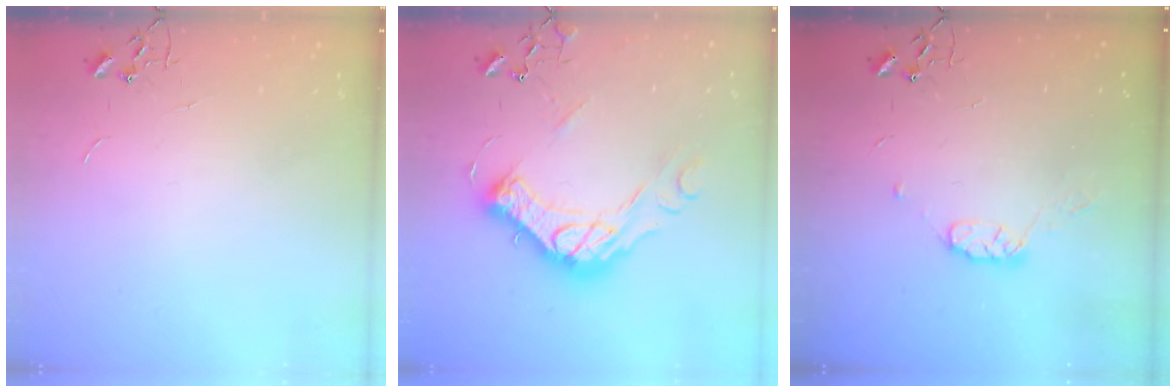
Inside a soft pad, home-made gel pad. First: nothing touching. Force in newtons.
{"total": 18.0, "press": 18.0, "slide": 1.2}
{"total": 7.1, "press": 7.0, "slide": 1.1}